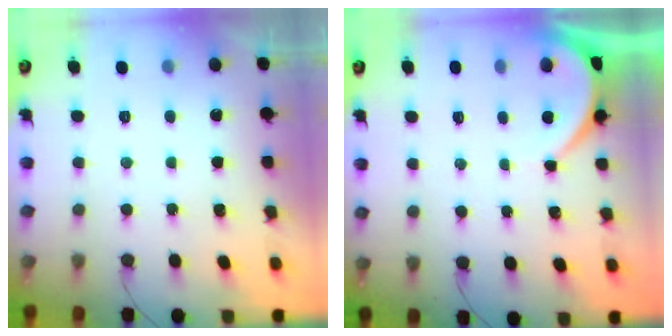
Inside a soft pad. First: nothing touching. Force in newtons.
{"total": 3.9, "press": 3.9, "slide": 0.4}